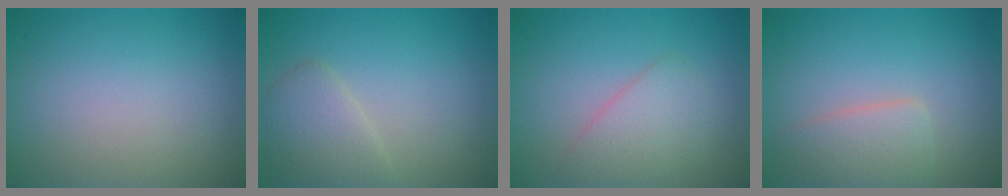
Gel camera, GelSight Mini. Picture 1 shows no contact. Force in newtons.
{"total": 2.7, "press": 2.7, "slide": 0.1}
{"total": 2.8, "press": 2.7, "slide": 0.2}
{"total": 2.8, "press": 2.8, "slide": 0.1}